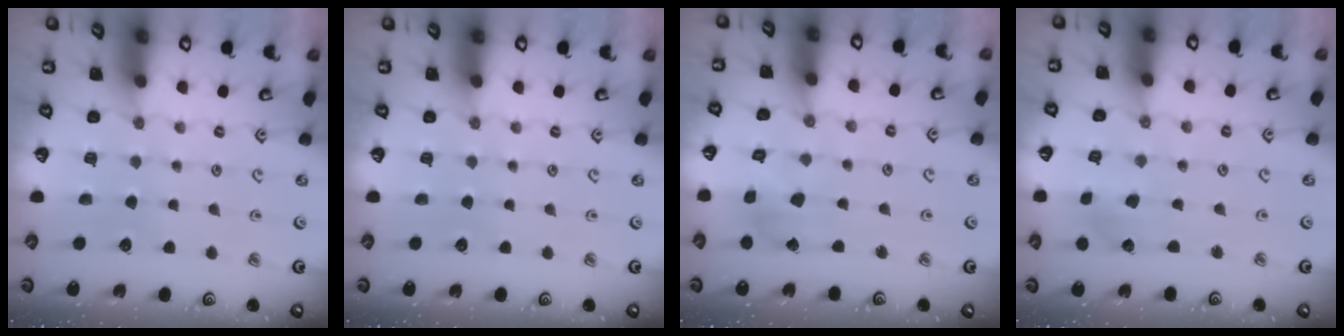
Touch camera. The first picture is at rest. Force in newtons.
{"total": 0.0}
{"total": 5.0, "press": 5.0, "slide": 0.5}
{"total": 2.0, "press": 2.0, "slide": 0.4}